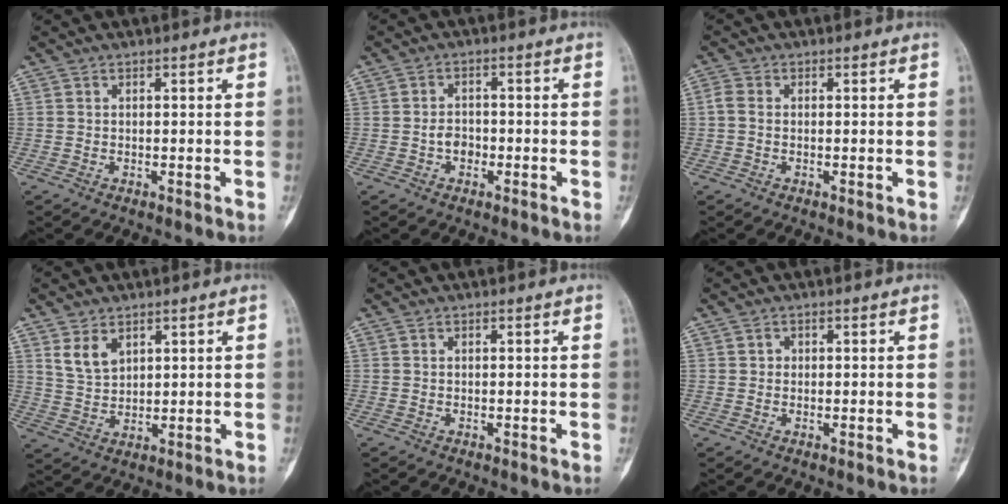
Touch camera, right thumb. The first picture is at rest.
{"total": 3.0, "force": [-1.1, 2.2, 1.8], "torque": [-0.018, 0.011, -0.022]}
{"total": 2.0, "force": [-0.1, 1.4, 1.4], "torque": [-0.033, 0.002, -0.005]}
{"total": 5.1, "force": [2.8, 3.2, 2.8], "torque": [-0.042, -0.018, 0.064]}
{"total": 0.0}
{"total": 0.9, "force": [0.1, 0.8, 0.2], "torque": [0.001, 0.003, 0.001]}